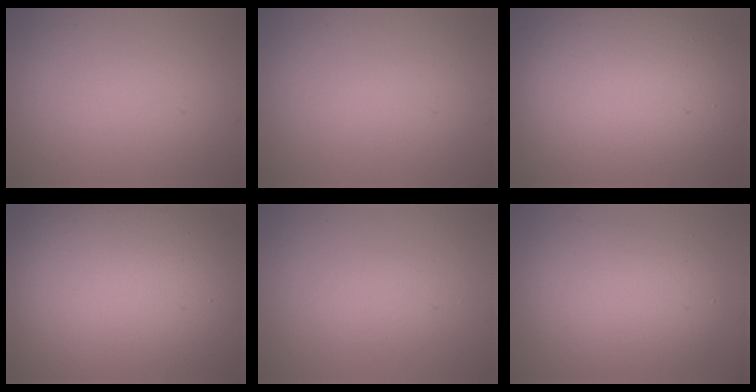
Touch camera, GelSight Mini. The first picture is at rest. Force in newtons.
{"total": 0.0}
{"total": 16.5, "press": 16.5, "slide": 0.3}
{"total": 18.9, "press": 18.8, "slide": 1.2}
{"total": 1.3, "press": 1.3, "slide": 0.1}
{"total": 4.8, "press": 4.8, "slide": 0.3}